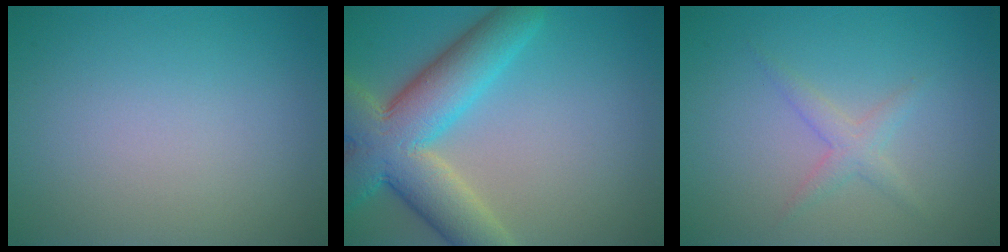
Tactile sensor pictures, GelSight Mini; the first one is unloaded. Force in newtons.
{"total": 9.5, "press": 9.5, "slide": 0.8}
{"total": 1.6, "press": 1.6, "slide": 0.1}